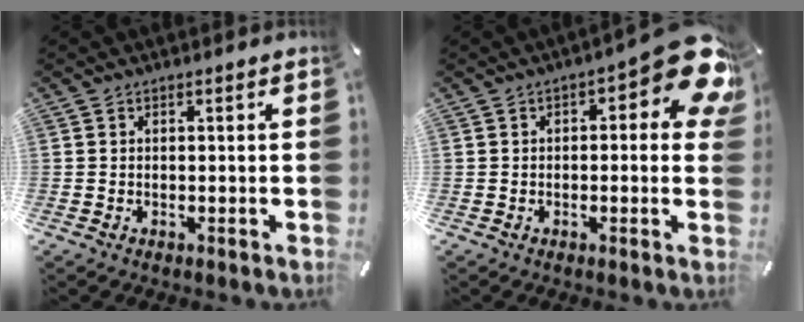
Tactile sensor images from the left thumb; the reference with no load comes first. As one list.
[{"total": 11.8, "force": [3.8, 4.5, 10.2], "torque": [-0.115, -0.039, 0.063]}]